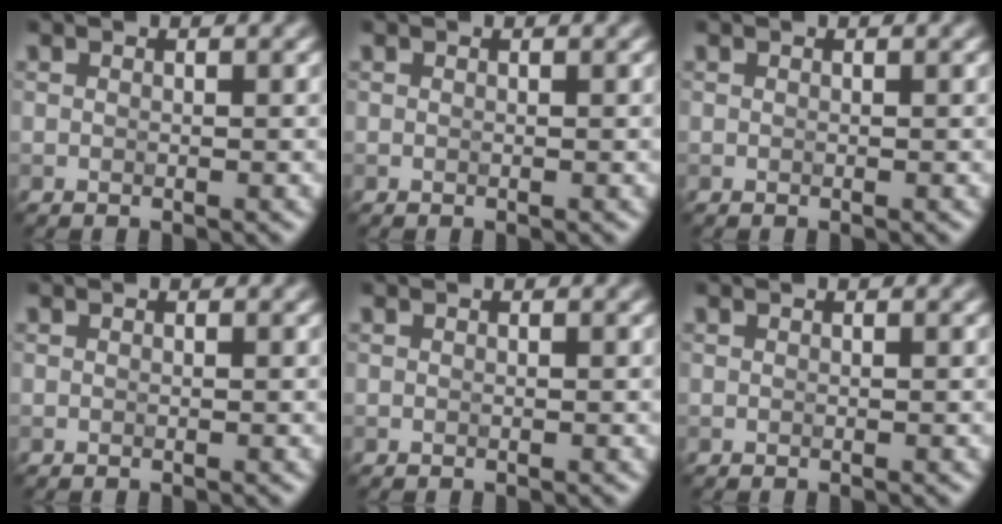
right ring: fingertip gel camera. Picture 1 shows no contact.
{"total": 0.0}
{"total": 0.0}
{"total": 0.0}
{"total": 0.0}
{"total": 0.0}